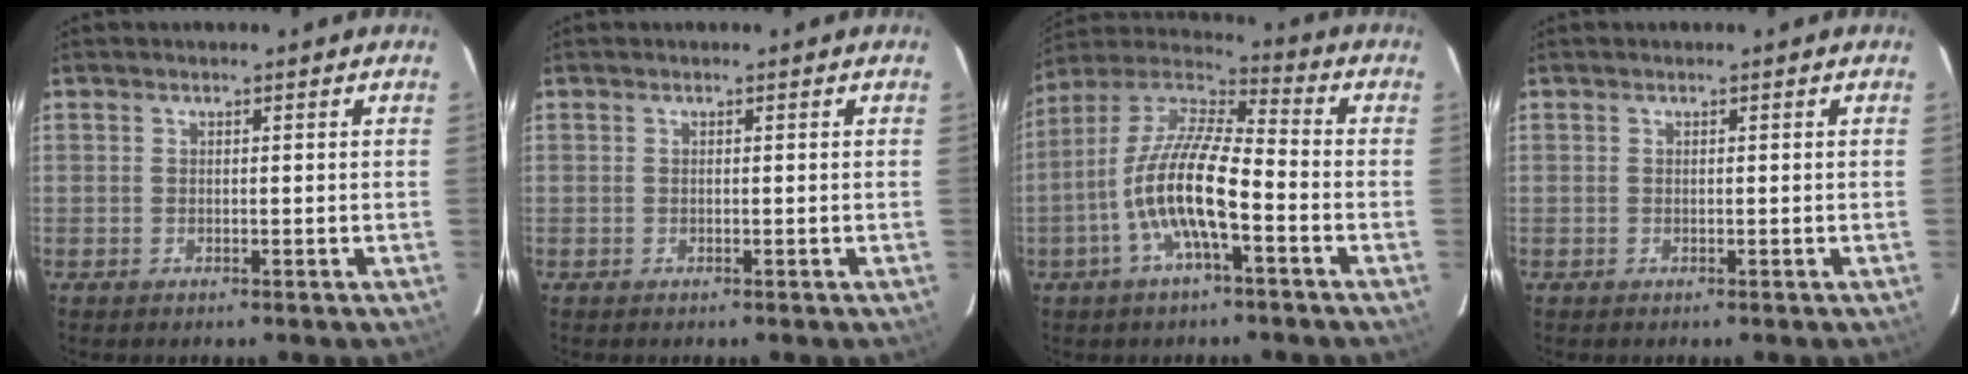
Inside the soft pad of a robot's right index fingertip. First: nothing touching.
{"total": 0.0}
{"total": 13.9, "force": [-4.8, 3.5, 12.6], "torque": [-0.247, -0.001, -0.096]}
{"total": 0.0}